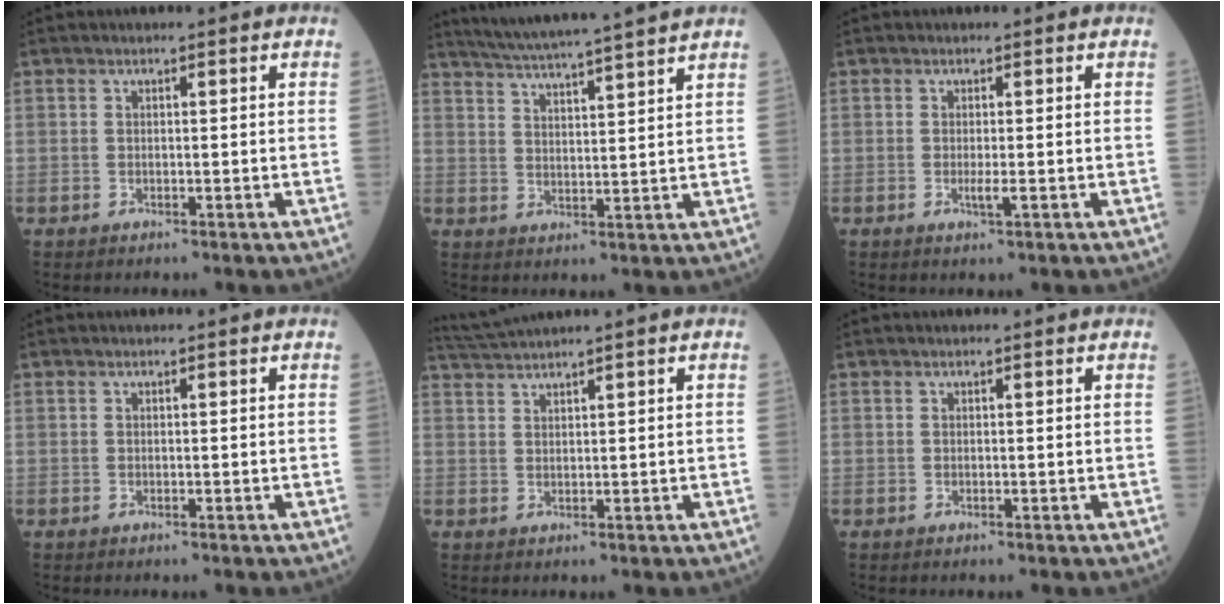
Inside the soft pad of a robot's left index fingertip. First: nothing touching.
{"total": 14.3, "force": [12.8, -1.3, 6.1], "torque": [-0.111, 0.001, 0.183]}
{"total": 1.4, "force": [-0.4, -0.1, 1.4], "torque": [-0.028, -0.005, -0.007]}
{"total": 0.0}
{"total": 3.4, "force": [2.9, -1.6, 0.7], "torque": [-0.022, 0.007, 0.065]}
{"total": 0.0}